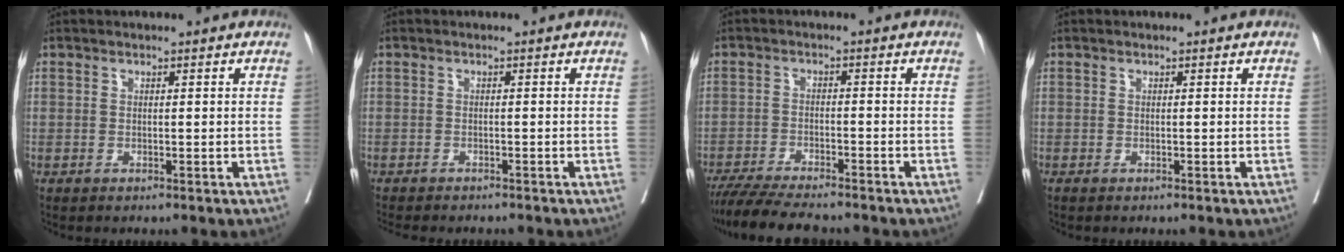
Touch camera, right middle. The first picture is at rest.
{"total": 6.9, "force": [-6.1, 1.7, 2.7], "torque": [-0.033, -0.004, -0.082]}
{"total": 10.0, "force": [-8.8, 0.9, 4.5], "torque": [-0.068, -0.023, -0.143]}
{"total": 0.0}